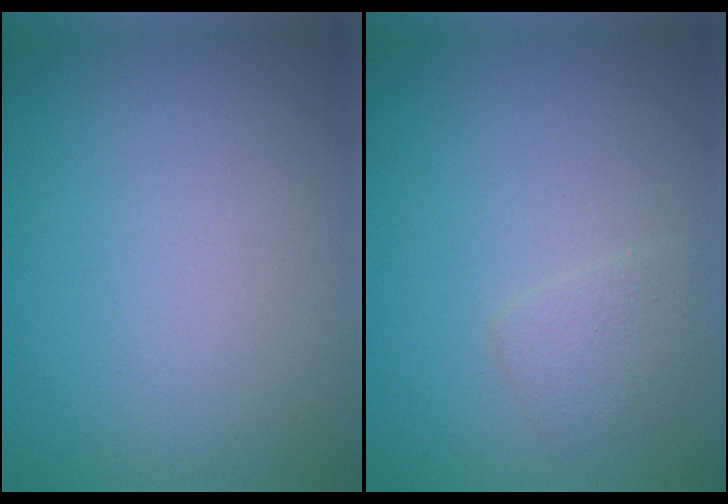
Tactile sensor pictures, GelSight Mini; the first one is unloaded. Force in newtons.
{"total": 1.5, "press": 1.5, "slide": 0.1}